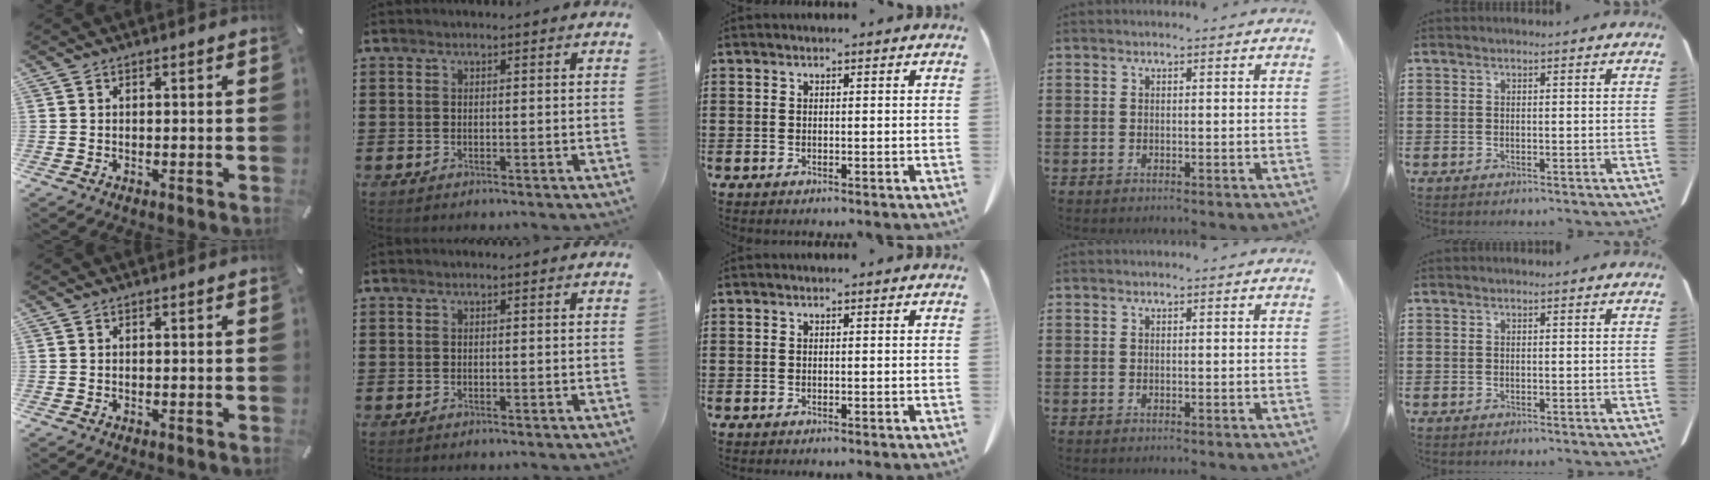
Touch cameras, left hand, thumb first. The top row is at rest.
{}